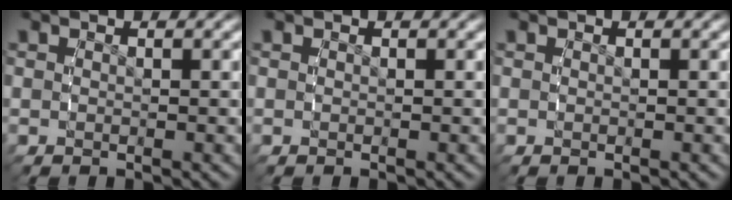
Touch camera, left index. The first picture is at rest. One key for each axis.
{"total": 0.0}
{"total": 0.0}